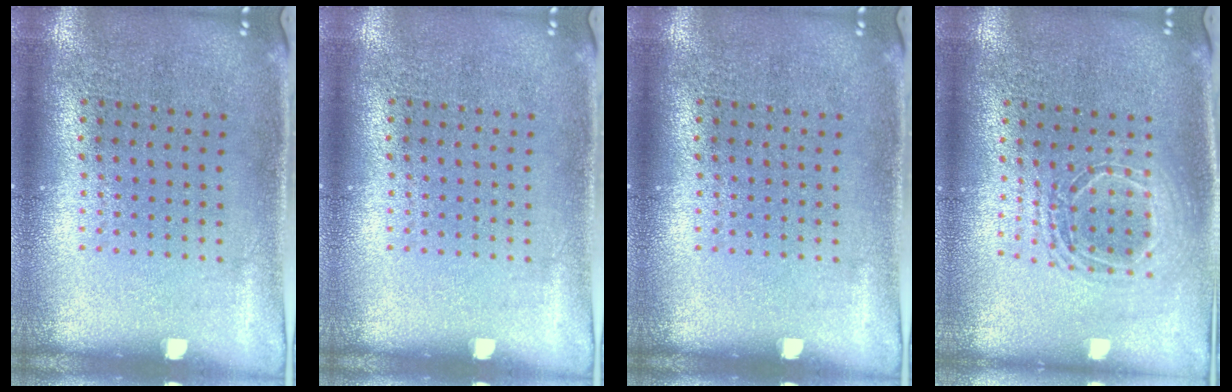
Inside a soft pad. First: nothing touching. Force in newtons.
{"total": 0.0}
{"total": 0.0}
{"total": 1.7, "press": 1.4, "slide": 0.9}